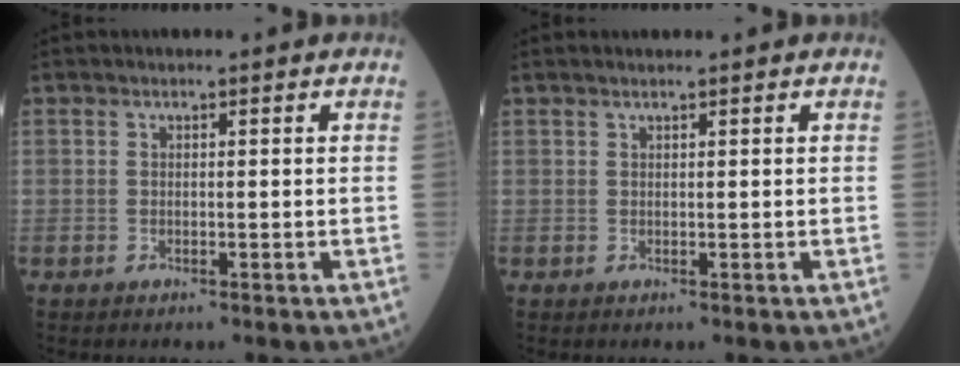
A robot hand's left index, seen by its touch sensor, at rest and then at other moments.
{"total": 0.9, "force": [0.8, -0.1, 0.4], "torque": [-0.009, 0.008, 0.018]}